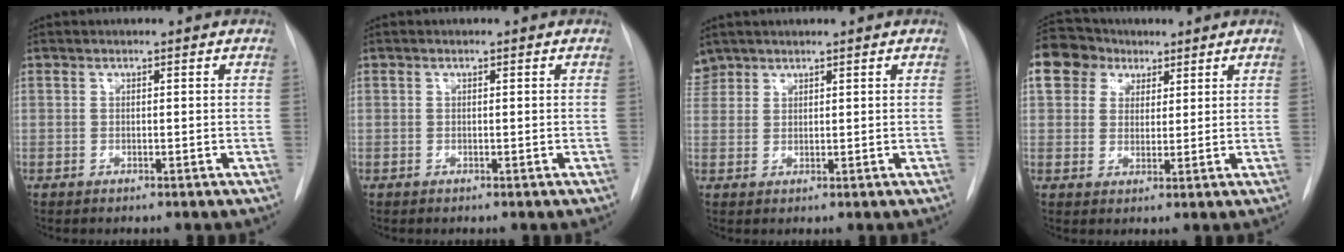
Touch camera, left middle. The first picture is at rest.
{"total": 0.0}
{"total": 3.5, "force": [2.9, 2.0, -0.1], "torque": [0.006, 0.011, 0.060]}
{"total": 10.9, "force": [5.9, 8.6, 3.3], "torque": [-0.086, 0.042, 0.108]}